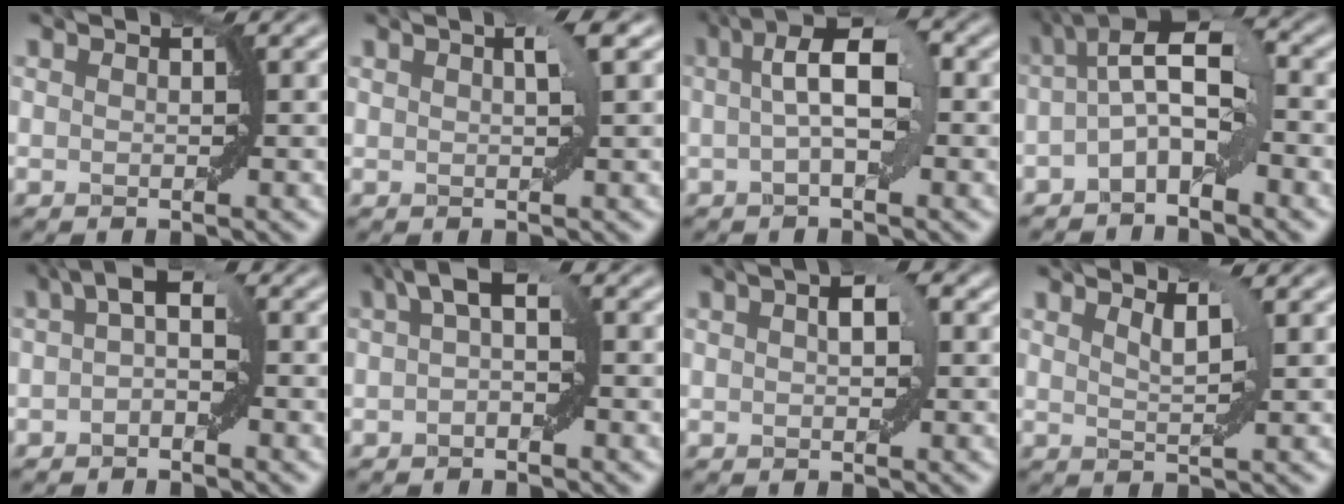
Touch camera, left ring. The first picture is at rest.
{"total": 1.6, "force": [0.8, 0.2, 1.4], "torque": [-0.020, 0.006, 0.015]}
{"total": 5.5, "force": [0.8, 2.0, 5.1], "torque": [-0.082, 0.017, 0.004]}
{"total": 5.3, "force": [-1.3, 2.2, 4.6], "torque": [-0.081, 0.017, -0.033]}
{"total": 3.2, "force": [0.2, 1.3, 2.9], "torque": [-0.036, 0.014, -0.007]}
{"total": 2.9, "force": [0.6, 1.0, 2.7], "torque": [-0.037, 0.012, 0.002]}
{"total": 2.7, "force": [0.8, 1.4, 2.1], "torque": [-0.028, 0.008, 0.013]}
{"total": 1.7, "force": [1.2, 0.3, 1.1], "torque": [-0.012, -0.002, 0.022]}